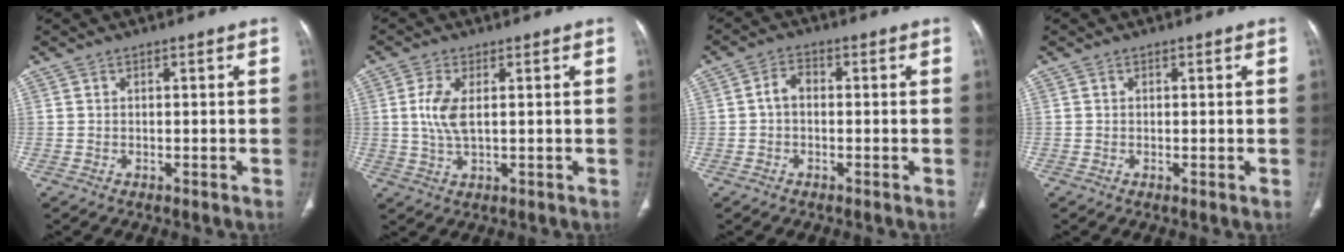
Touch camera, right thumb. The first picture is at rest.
{"total": 5.6, "force": [0.9, 2.4, 5.0], "torque": [-0.117, -0.005, 0.020]}
{"total": 2.9, "force": [-0.3, 2.0, 2.1], "torque": [-0.032, 0.013, -0.012]}
{"total": 0.0}